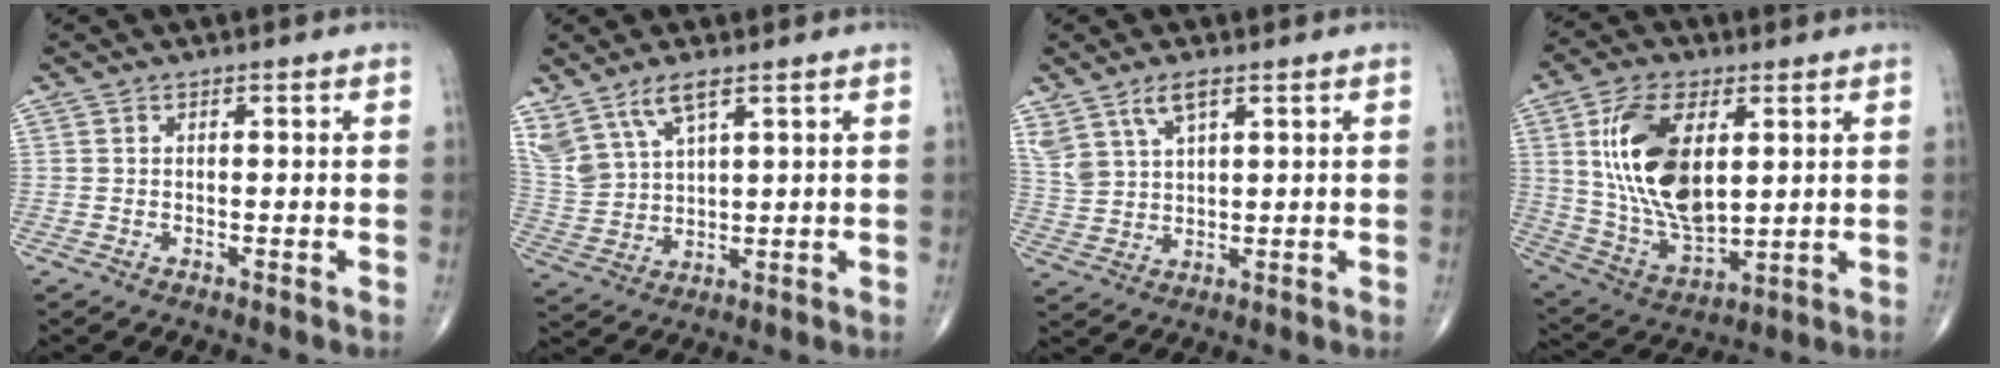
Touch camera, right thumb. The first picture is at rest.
{"total": 8.4, "force": [5.8, 3.0, 5.4], "torque": [-0.114, -0.021, 0.128]}
{"total": 6.2, "force": [3.9, 2.5, 4.1], "torque": [-0.083, -0.015, 0.083]}
{"total": 18.7, "force": [4.3, 9.6, 15.4], "torque": [-0.285, -0.018, 0.090]}